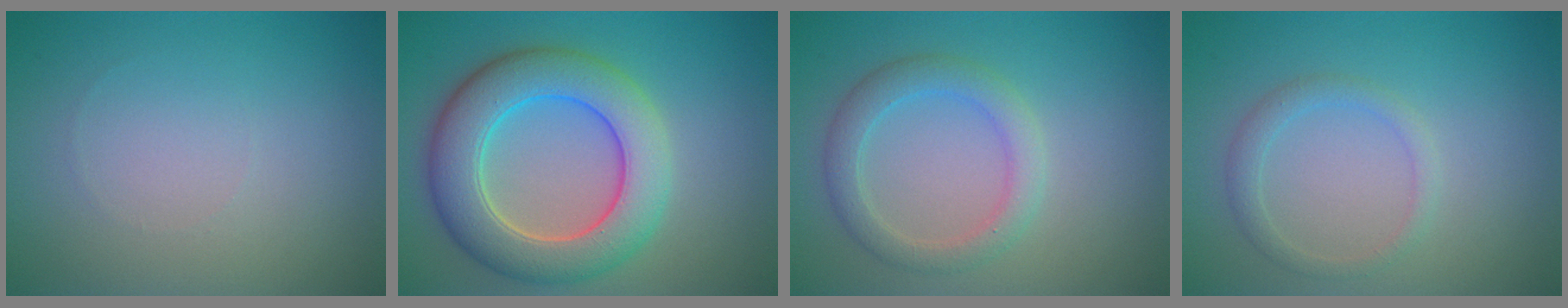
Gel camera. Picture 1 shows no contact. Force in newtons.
{"total": 8.2, "press": 8.2, "slide": 0.4}
{"total": 3.1, "press": 3.0, "slide": 0.4}
{"total": 1.6, "press": 1.6, "slide": 0.1}